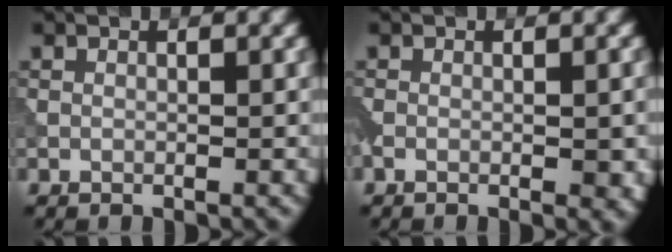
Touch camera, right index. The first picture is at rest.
{"total": 2.8, "force": [-0.9, 1.1, 2.4], "torque": [-0.038, -0.004, -0.015]}